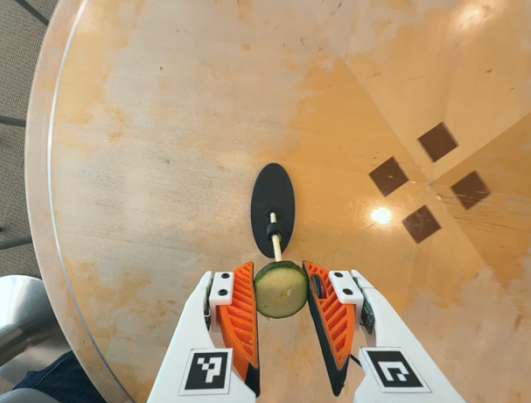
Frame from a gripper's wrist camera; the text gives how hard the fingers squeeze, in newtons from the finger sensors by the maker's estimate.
{"total": 9.1, "left": 9.4, "right": 8.9}